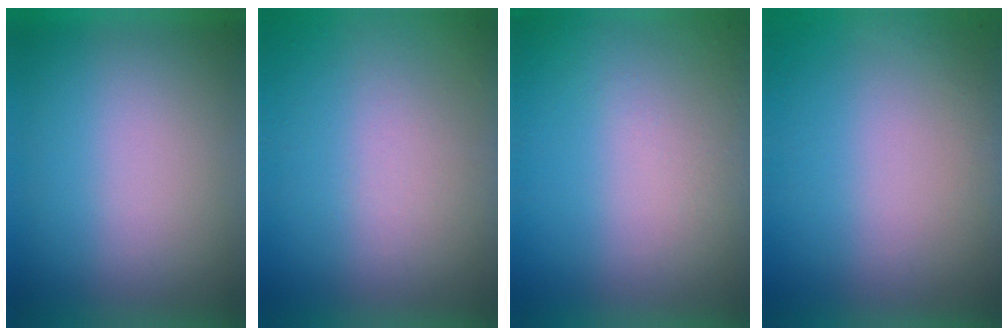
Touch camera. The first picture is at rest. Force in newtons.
{"total": 6.1}
{"total": 5.1}
{"total": 4.9}